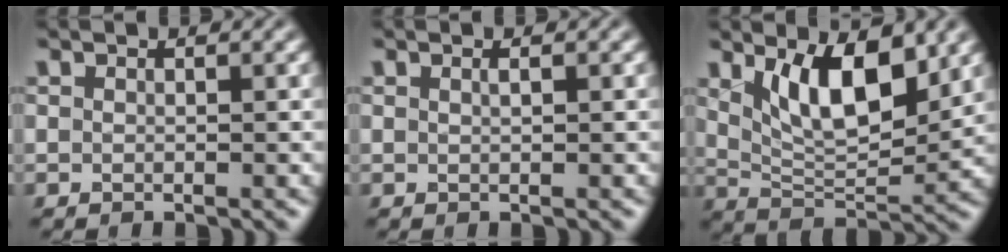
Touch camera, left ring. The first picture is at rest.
{"total": 0.5, "force": [0.2, 0.1, 0.5], "torque": [-0.010, 0.003, 0.004]}
{"total": 7.4, "force": [3.1, 3.0, 6.0], "torque": [-0.106, -0.012, 0.057]}